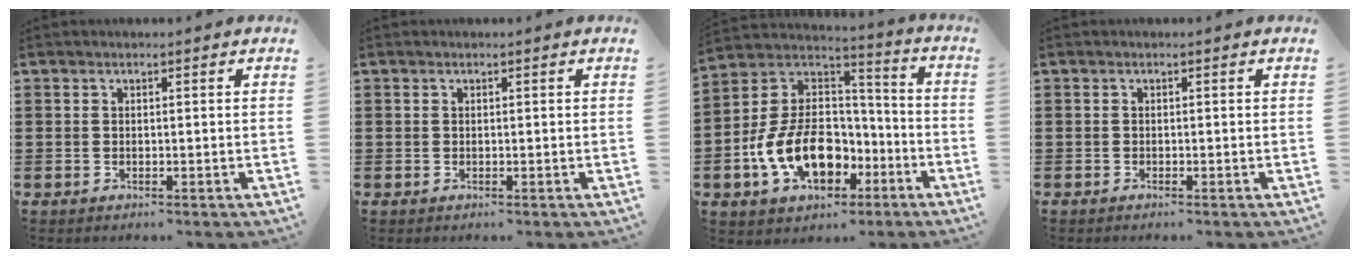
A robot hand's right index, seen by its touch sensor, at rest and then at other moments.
{"total": 0.0}
{"total": 13.7, "force": [-5.1, 8.9, 9.0], "torque": [-0.214, 0.018, -0.092]}
{"total": 0.0}